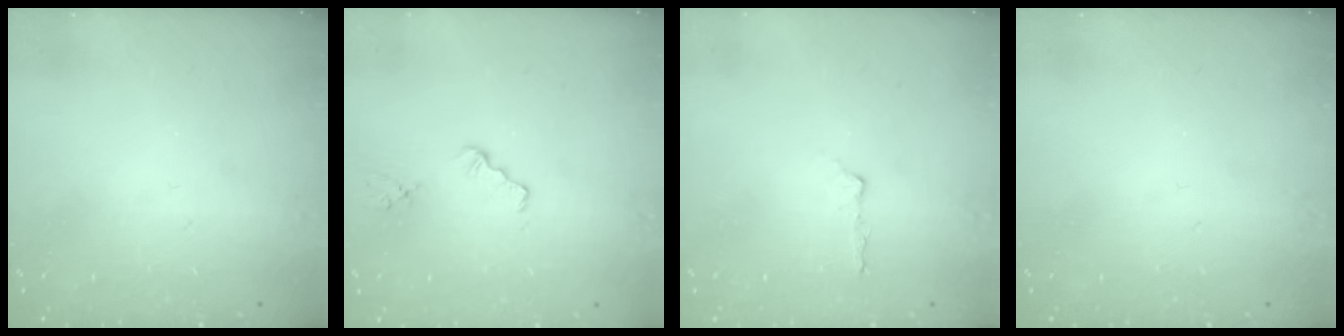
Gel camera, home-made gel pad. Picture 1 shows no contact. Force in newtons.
{"total": 1.7, "press": 1.6, "slide": 0.3}
{"total": 3.1, "press": 3.0, "slide": 0.9}
{"total": 0.0}